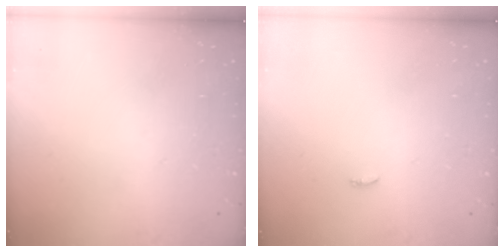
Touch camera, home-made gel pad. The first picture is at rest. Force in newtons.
{"total": 5.6, "press": 3.4, "slide": 4.4}